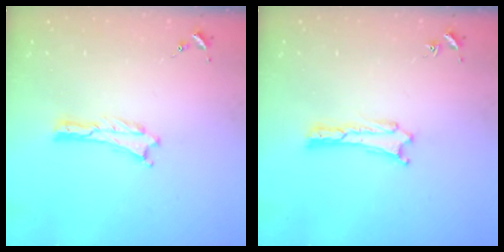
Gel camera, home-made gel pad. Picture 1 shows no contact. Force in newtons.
{"total": 0.0}